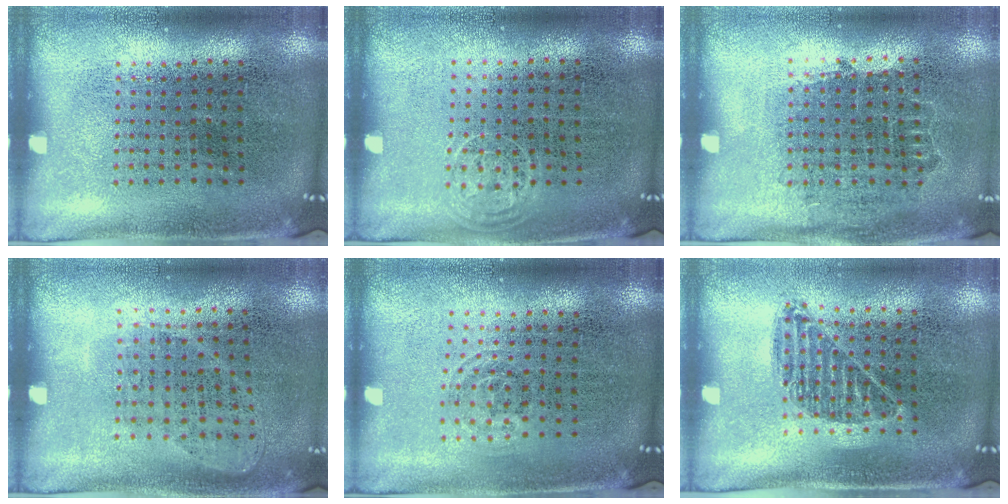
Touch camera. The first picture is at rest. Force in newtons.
{"total": 0.8, "press": 0.6, "slide": 0.5}
{"total": 0.8, "press": 0.7, "slide": 0.3}
{"total": 1.0, "press": 0.8, "slide": 0.5}
{"total": 0.7, "press": 0.5, "slide": 0.5}
{"total": 0.9, "press": 0.8, "slide": 0.4}